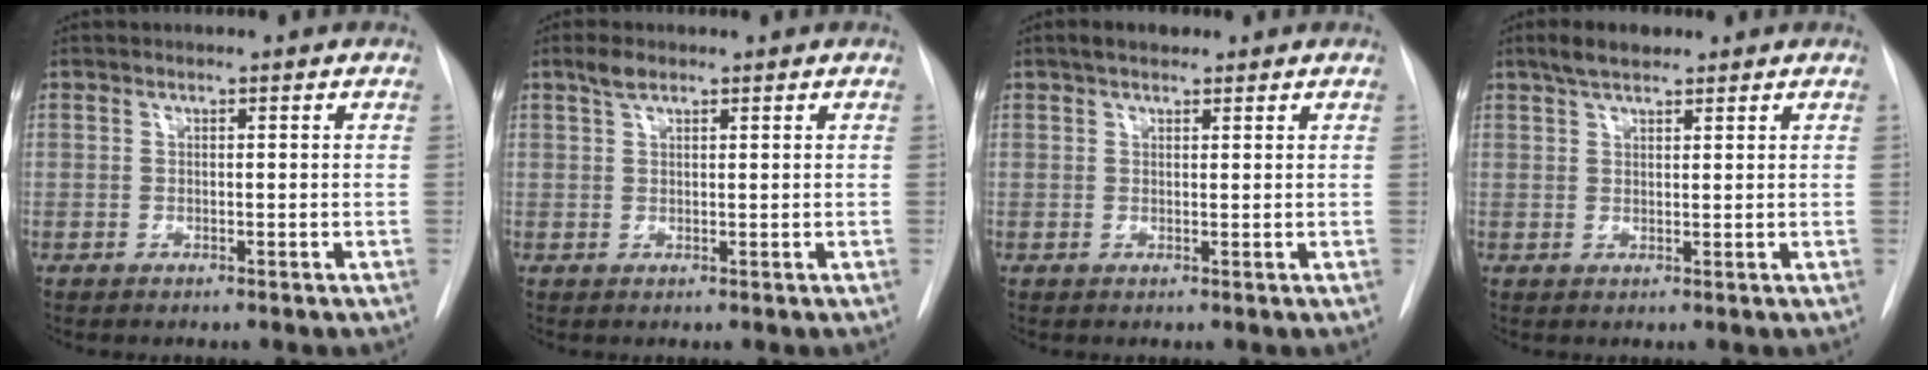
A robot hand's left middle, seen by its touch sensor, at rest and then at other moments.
{"total": 2.0, "force": [1.4, 0.8, 1.1], "torque": [-0.027, 0.008, 0.028]}
{"total": 2.7, "force": [2.0, 1.3, 1.4], "torque": [-0.029, 0.013, 0.030]}
{"total": 4.1, "force": [3.0, 1.5, 2.3], "torque": [-0.052, 0.012, 0.053]}